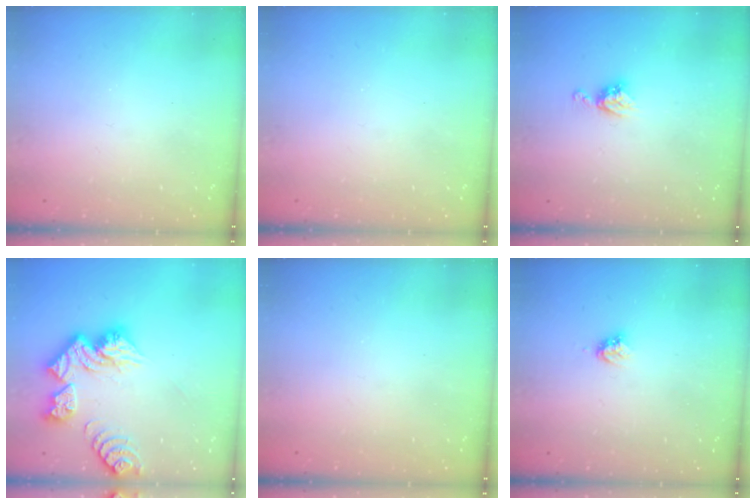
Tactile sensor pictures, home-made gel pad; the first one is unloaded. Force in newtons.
{"total": 0.0}
{"total": 5.7, "press": 5.7, "slide": 0.5}
{"total": 15.7, "press": 15.6, "slide": 1.7}
{"total": 0.0}
{"total": 3.5, "press": 3.4, "slide": 0.3}